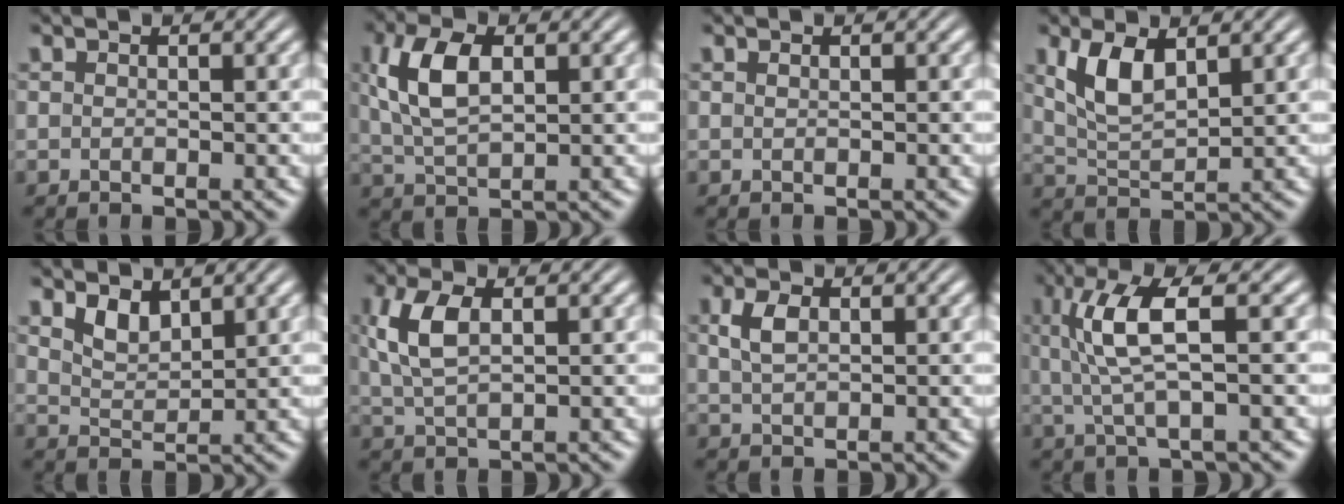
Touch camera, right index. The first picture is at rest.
{"total": 5.3, "force": [1.2, 2.9, 4.3], "torque": [-0.097, -0.006, 0.030]}
{"total": 0.0}
{"total": 4.7, "force": [1.4, 3.0, 3.3], "torque": [-0.081, -0.014, 0.032]}
{"total": 2.2, "force": [1.4, 1.1, 1.4], "torque": [-0.030, -0.012, 0.028]}
{"total": 4.1, "force": [1.0, 2.1, 3.4], "torque": [-0.082, -0.003, 0.025]}
{"total": 2.0, "force": [0.6, 0.9, 1.6], "torque": [-0.031, -0.004, 0.018]}
{"total": 5.5, "force": [1.0, 1.3, 5.3], "torque": [-0.106, 0.009, 0.020]}